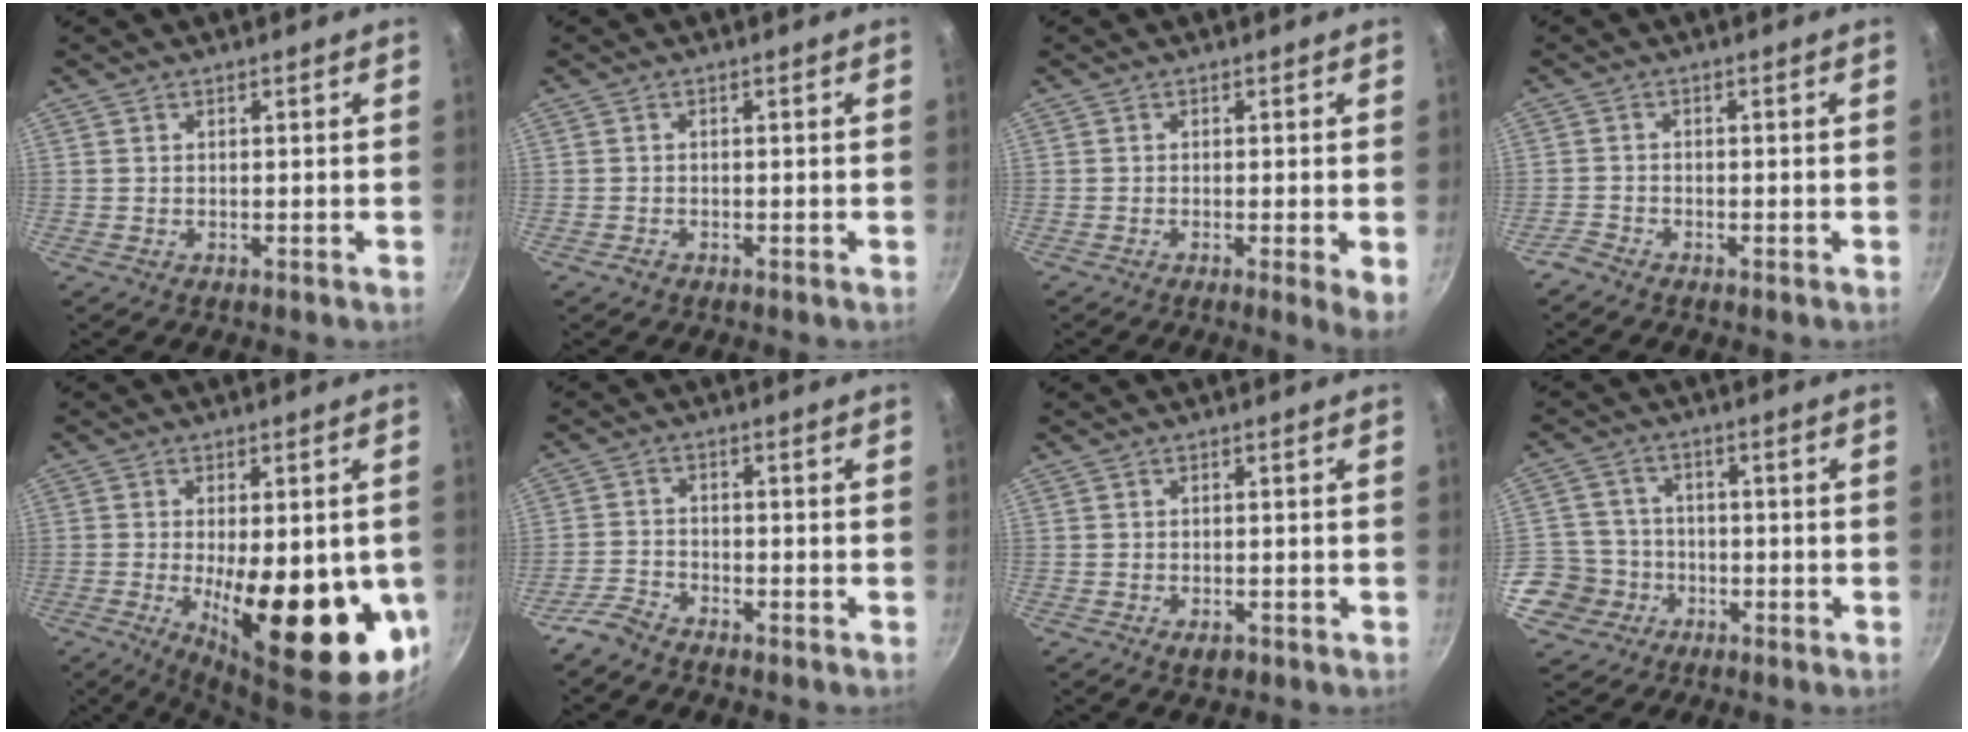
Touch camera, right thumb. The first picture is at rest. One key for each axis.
{"total": 1.0, "fx": -0.7, "fy": 0.7, "fz": 0.3, "tx": -0.010, "ty": 0.007, "tz": -0.013}
{"total": 4.3, "fx": -0.8, "fy": 0.7, "fz": 4.2, "tx": -0.054, "ty": -0.009, "tz": -0.011}
{"total": 1.9, "fx": -1.7, "fy": 0.6, "fz": 0.5, "tx": -0.021, "ty": 0.013, "tz": -0.038}
{"total": 22.6, "fx": -3.9, "fy": 8.4, "fz": 20.6, "tx": -0.270, "ty": -0.022, "tz": -0.042}
{"total": 3.7, "fx": -3.3, "fy": 1.4, "fz": 1.2, "tx": -0.027, "ty": 0.026, "tz": -0.072}
{"total": 2.1, "fx": -1.0, "fy": 1.2, "fz": 1.5, "tx": -0.022, "ty": 0.002, "tz": -0.013}
{"total": 8.9, "fx": -2.9, "fy": 8.3, "fz": 1.7, "tx": -0.008, "ty": 0.033, "tz": -0.059}